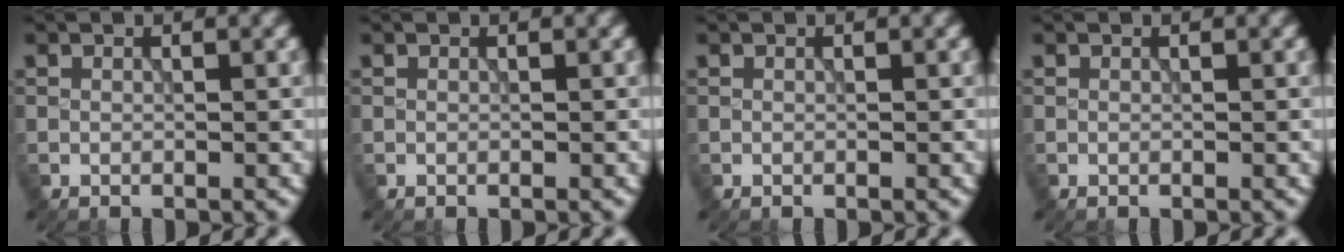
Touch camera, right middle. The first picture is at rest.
{"total": 0.0}
{"total": 0.0}
{"total": 0.0}